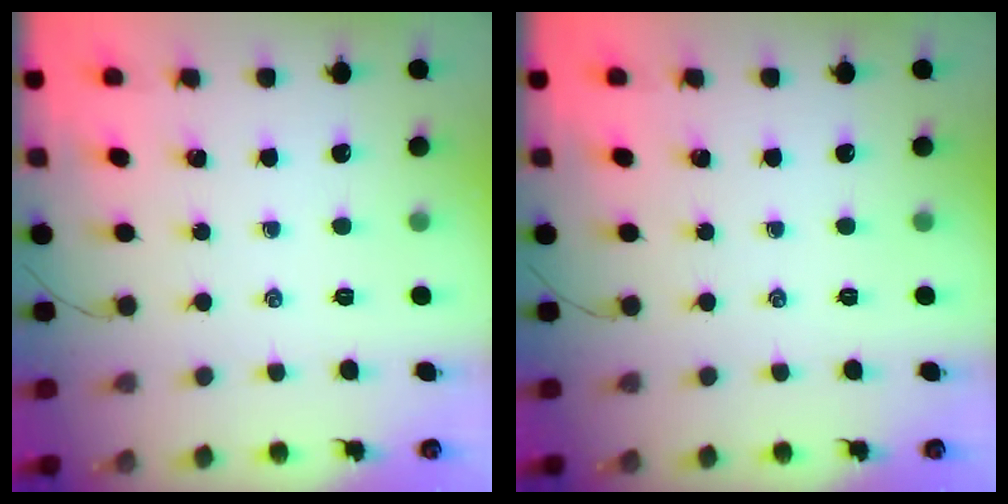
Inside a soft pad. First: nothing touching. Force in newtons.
{"total": 0.0}